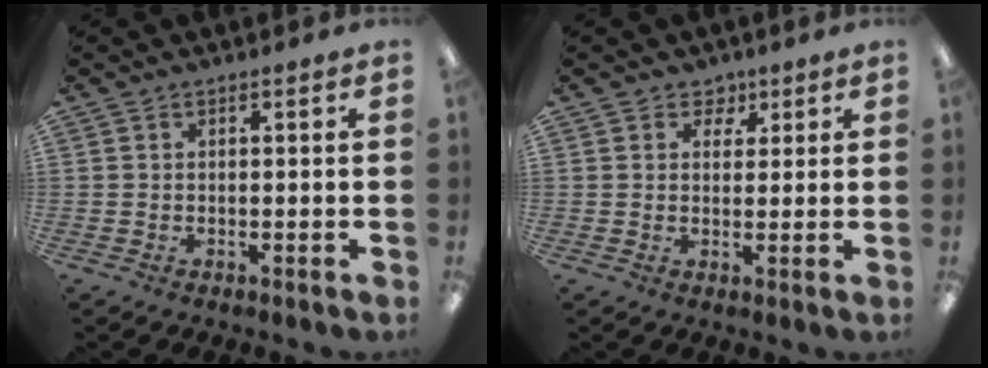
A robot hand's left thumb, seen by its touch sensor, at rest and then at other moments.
{"total": 3.8, "force": [2.3, 2.9, 0.7], "torque": [0.008, -0.010, 0.035]}